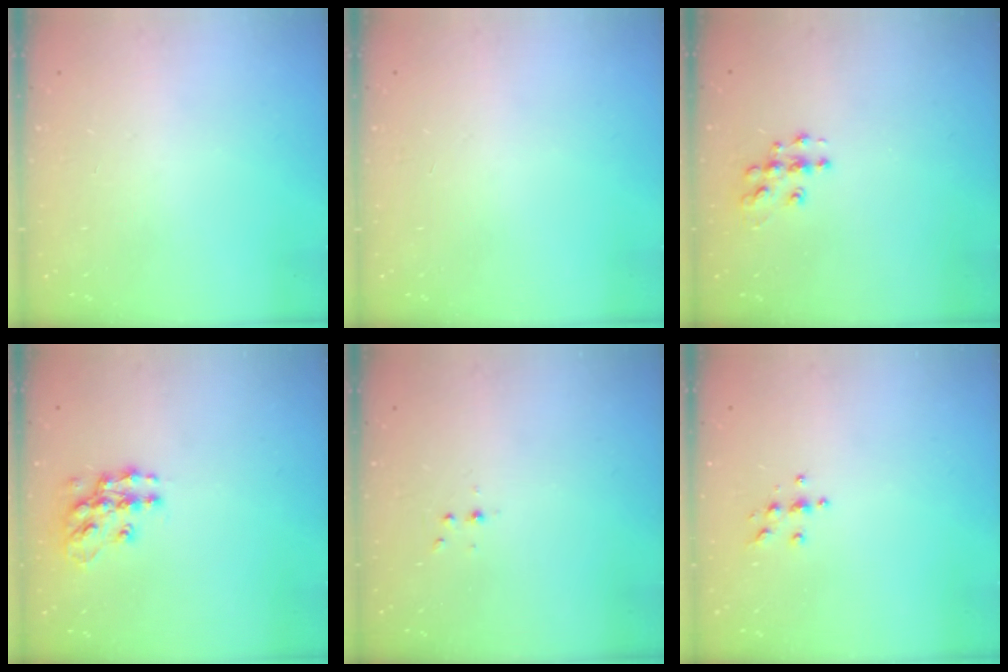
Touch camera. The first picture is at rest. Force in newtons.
{"total": 0.0}
{"total": 7.1, "press": 7.1, "slide": 0.3}
{"total": 11.8, "press": 11.7, "slide": 0.6}
{"total": 3.0, "press": 2.6, "slide": 1.5}
{"total": 3.7, "press": 3.7, "slide": 0.4}